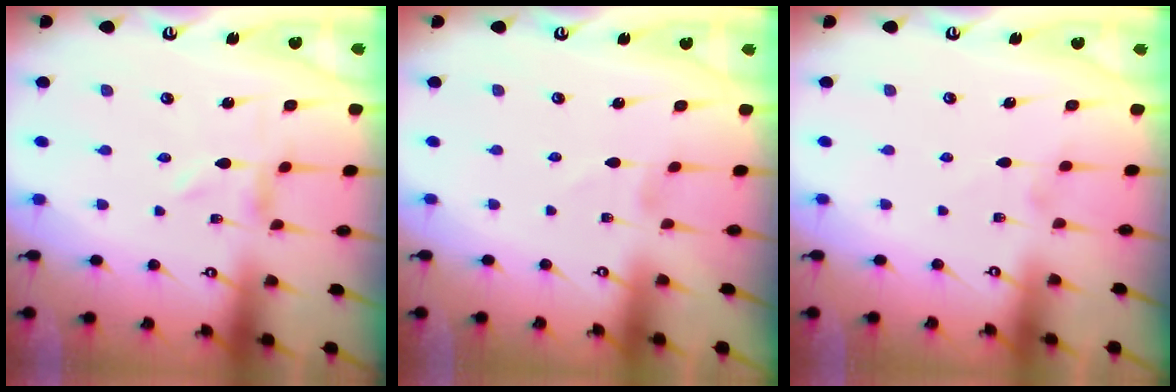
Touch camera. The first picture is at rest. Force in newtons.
{"total": 0.9, "press": 0.9, "slide": 0.1}
{"total": 1.3, "press": 1.3, "slide": 0.3}